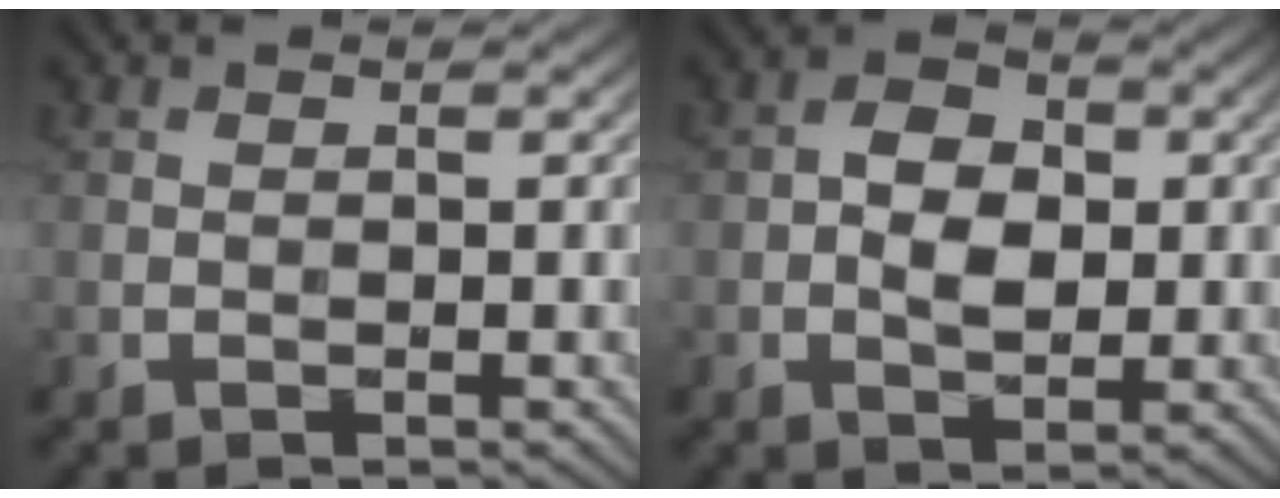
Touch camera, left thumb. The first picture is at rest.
{"total": 4.9, "force": [0.0, 3.3, 3.6], "torque": [-0.059, 0.003, -0.005]}